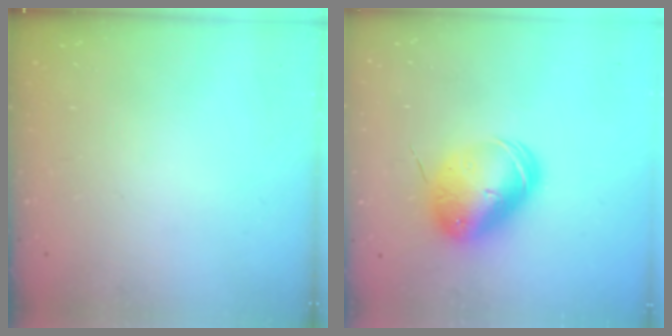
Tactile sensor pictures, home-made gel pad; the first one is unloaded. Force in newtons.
{"total": 9.3, "press": 9.2, "slide": 1.8}